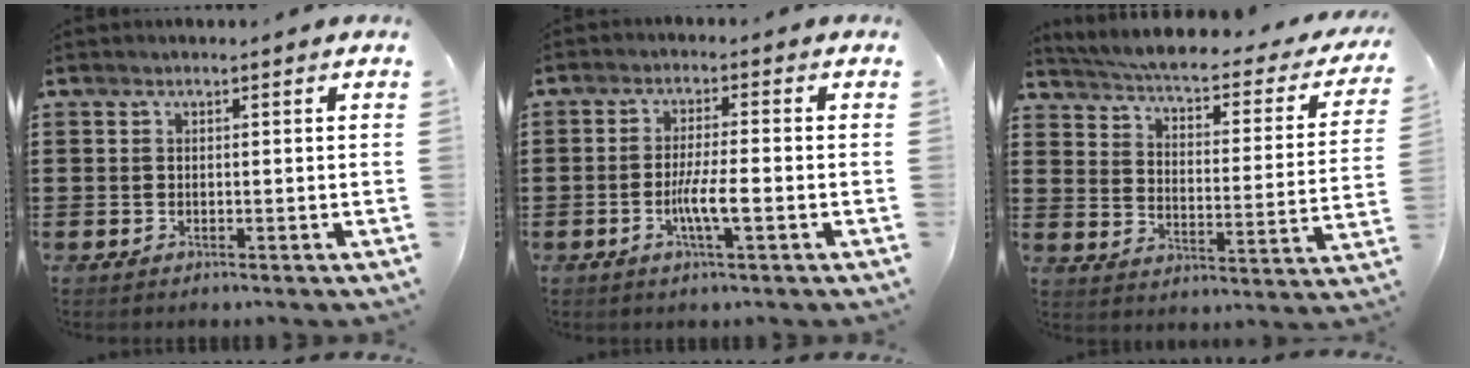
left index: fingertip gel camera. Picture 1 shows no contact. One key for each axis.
{"total": 4.9, "fx": -1.5, "fy": 0.6, "fz": 4.7, "tx": -0.087, "ty": -0.002, "tz": -0.029}
{"total": 3.9, "fx": 3.4, "fy": -0.1, "fz": 1.9, "tx": -0.059, "ty": -0.035, "tz": 0.049}